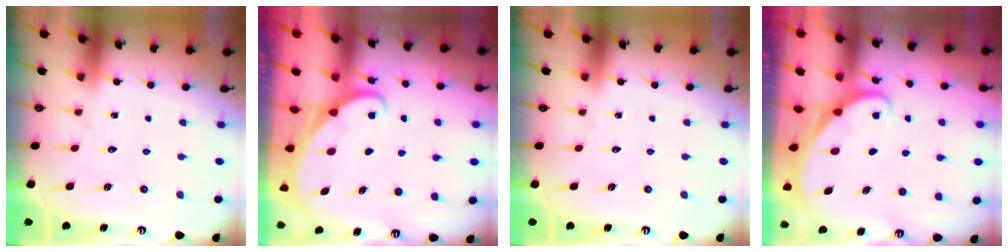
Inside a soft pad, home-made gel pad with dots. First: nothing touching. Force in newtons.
{"total": 1.6, "press": 1.6, "slide": 0.0}
{"total": 0.0}
{"total": 1.6, "press": 1.6, "slide": 0.0}